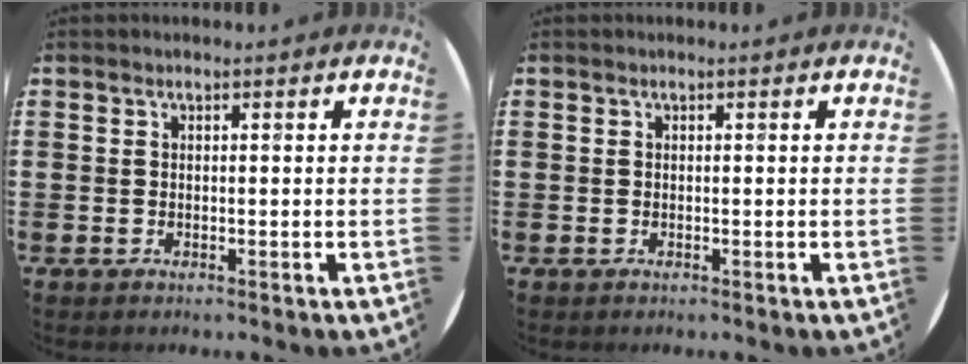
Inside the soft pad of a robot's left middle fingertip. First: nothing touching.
{"total": 0.0}